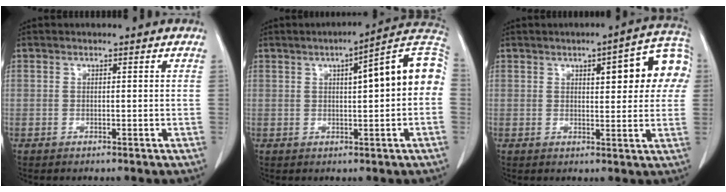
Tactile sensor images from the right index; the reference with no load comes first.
{"total": 12.3, "force": [1.6, 1.9, 12.1], "torque": [-0.161, 0.038, 0.016]}
{"total": 11.3, "force": [3.2, 3.2, 10.4], "torque": [-0.121, 0.027, 0.034]}